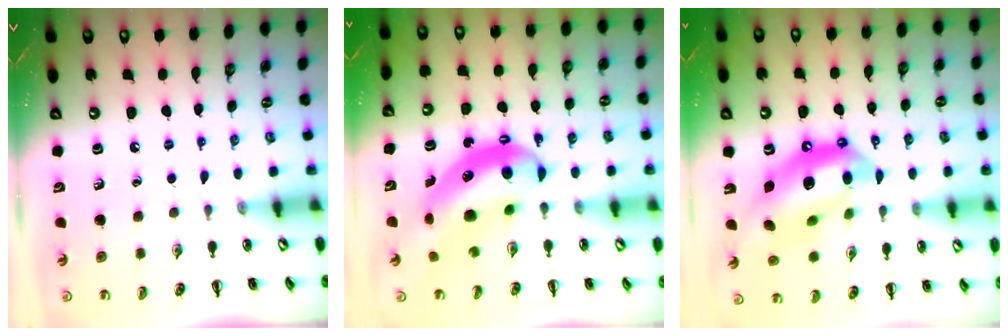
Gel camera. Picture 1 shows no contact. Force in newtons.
{"total": 10.8, "press": 10.4, "slide": 2.7}
{"total": 16.3, "press": 15.7, "slide": 4.3}